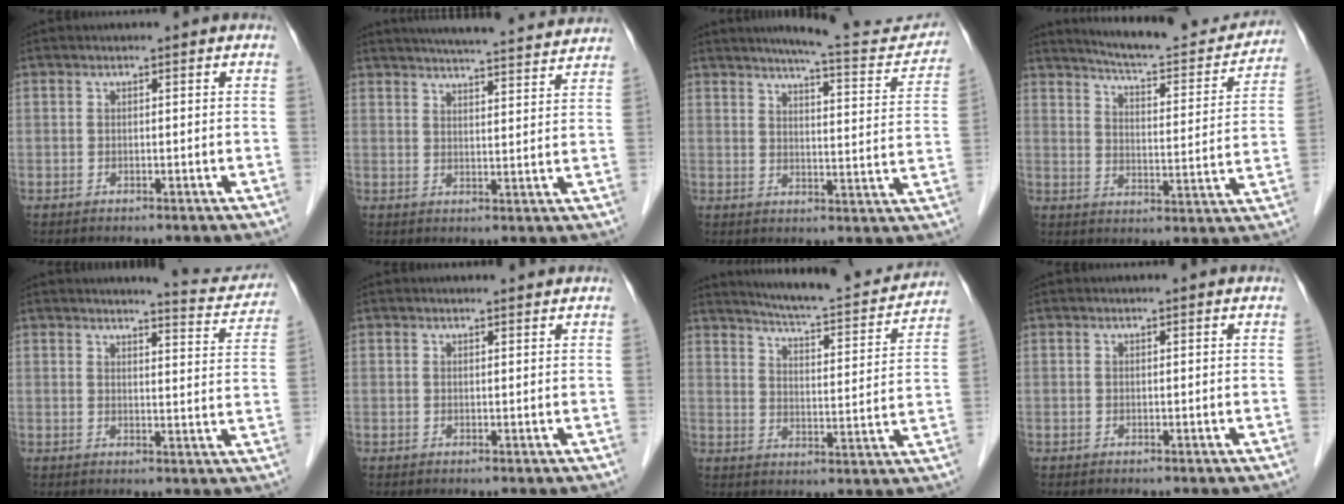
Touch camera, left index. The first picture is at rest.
{"total": 18.3, "force": [17.0, 1.3, 6.4], "torque": [-0.094, 0.006, 0.217]}
{"total": 13.7, "force": [12.8, 1.2, 4.6], "torque": [-0.055, -0.030, 0.149]}
{"total": 17.4, "force": [16.3, 2.5, 5.6], "torque": [-0.075, -0.029, 0.210]}
{"total": 8.0, "force": [7.8, 0.7, 1.3], "torque": [-0.009, -0.029, 0.076]}
{"total": 1.0, "force": [1.0, -0.1, 0.0], "torque": [-0.007, -0.005, 0.012]}
{"total": 17.5, "force": [16.3, 2.3, 6.0], "torque": [-0.086, -0.022, 0.211]}
{"total": 0.0}